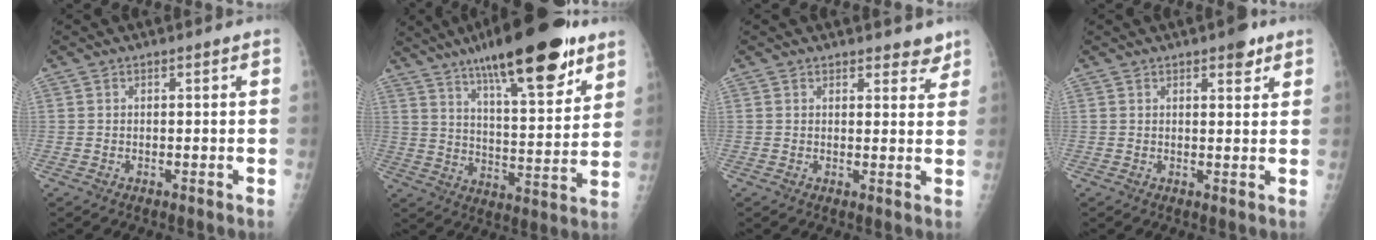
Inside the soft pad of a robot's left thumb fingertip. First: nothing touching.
{"total": 23.1, "force": [14.8, 6.1, 16.6], "torque": [-0.235, -0.058, 0.233]}
{"total": 3.9, "force": [3.3, 1.7, 1.4], "torque": [0.011, -0.019, 0.040]}
{"total": 3.8, "force": [2.4, 1.5, 2.5], "torque": [-0.020, -0.011, 0.030]}